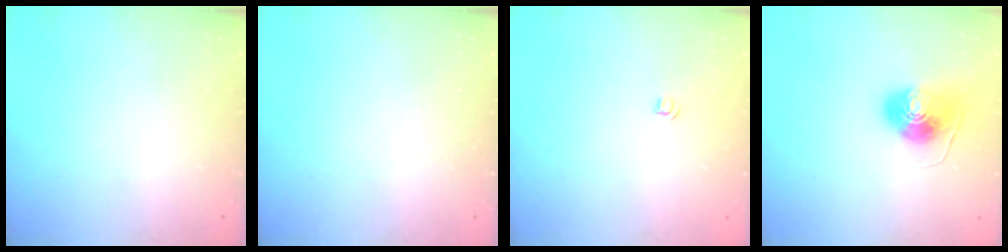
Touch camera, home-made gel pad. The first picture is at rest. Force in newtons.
{"total": 0.0}
{"total": 3.2, "press": 3.2, "slide": 0.3}
{"total": 8.1, "press": 8.1, "slide": 0.3}